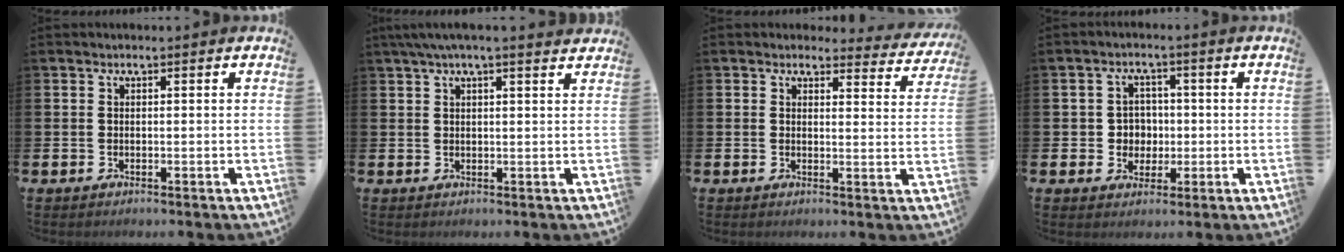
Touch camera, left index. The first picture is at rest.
{"total": 3.2, "force": [2.5, 0.1, 1.9], "torque": [-0.036, -0.006, 0.044]}
{"total": 2.6, "force": [2.4, 1.0, 0.2], "torque": [-0.007, -0.018, 0.039]}
{"total": 3.7, "force": [0.2, 3.6, 0.7], "torque": [-0.022, 0.007, -0.004]}